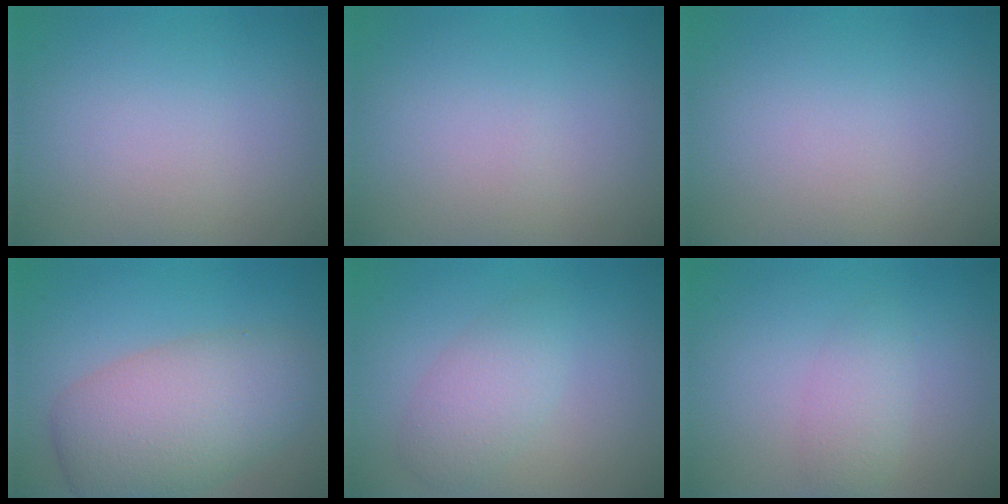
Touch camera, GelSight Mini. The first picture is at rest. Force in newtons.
{"total": 0.0}
{"total": 0.0}
{"total": 7.7, "press": 7.7, "slide": 0.7}
{"total": 2.9, "press": 2.9, "slide": 0.2}
{"total": 1.9, "press": 1.9, "slide": 0.1}